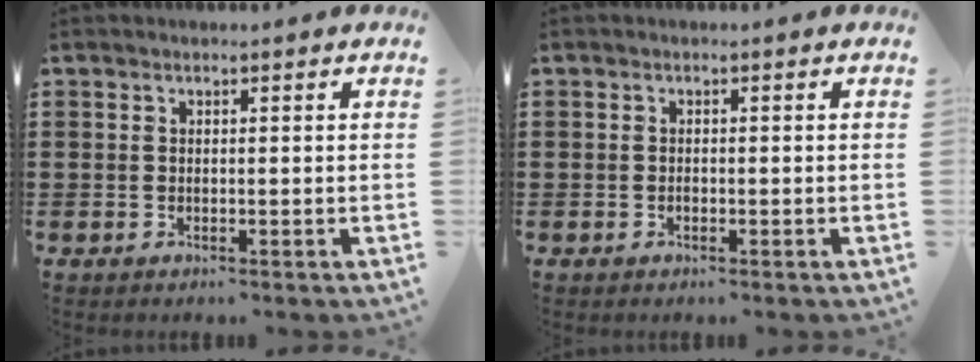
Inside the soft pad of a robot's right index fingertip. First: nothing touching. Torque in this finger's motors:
{"motor_torque": [1.17, 0.97, 0.00, -0.01]}